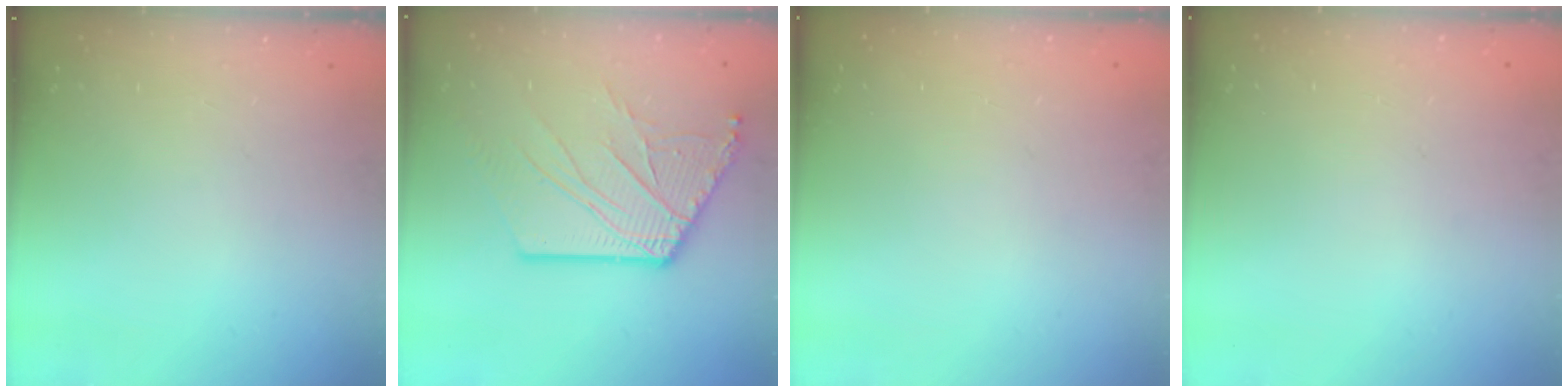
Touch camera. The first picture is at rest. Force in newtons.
{"total": 13.2, "press": 13.1, "slide": 1.6}
{"total": 0.0}
{"total": 0.0}